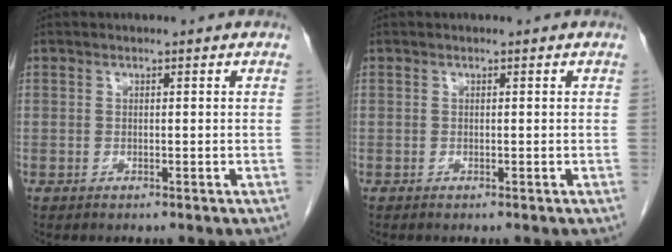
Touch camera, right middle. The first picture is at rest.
{"total": 0.0}